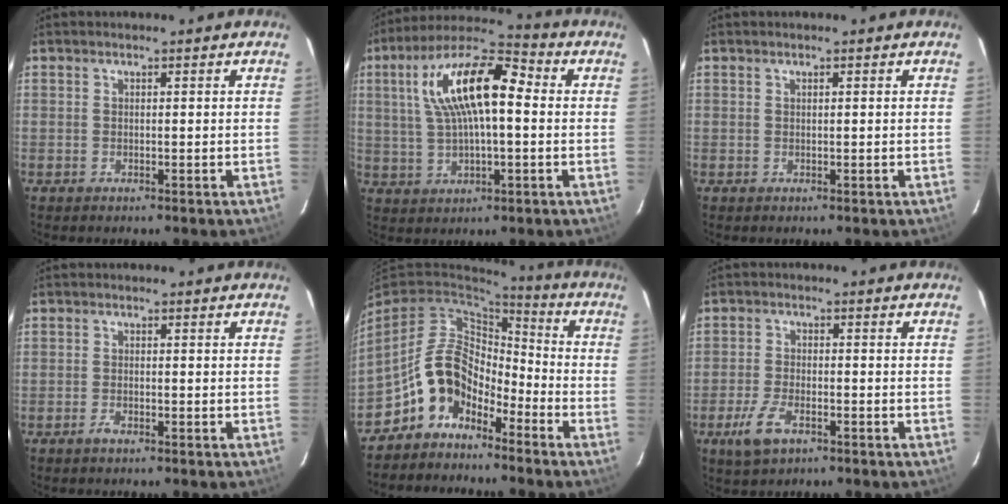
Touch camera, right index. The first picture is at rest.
{"total": 16.0, "force": [2.8, 5.9, 14.6], "torque": [-0.271, 0.030, 0.042]}
{"total": 0.0}
{"total": 1.4, "force": [-1.0, 0.4, 0.9], "torque": [-0.020, 0.000, -0.020]}
{"total": 10.6, "force": [-6.6, 6.8, 4.7], "torque": [-0.099, 0.038, -0.126]}
{"total": 6.4, "force": [-3.5, 3.0, 4.4], "torque": [-0.110, -0.008, -0.064]}